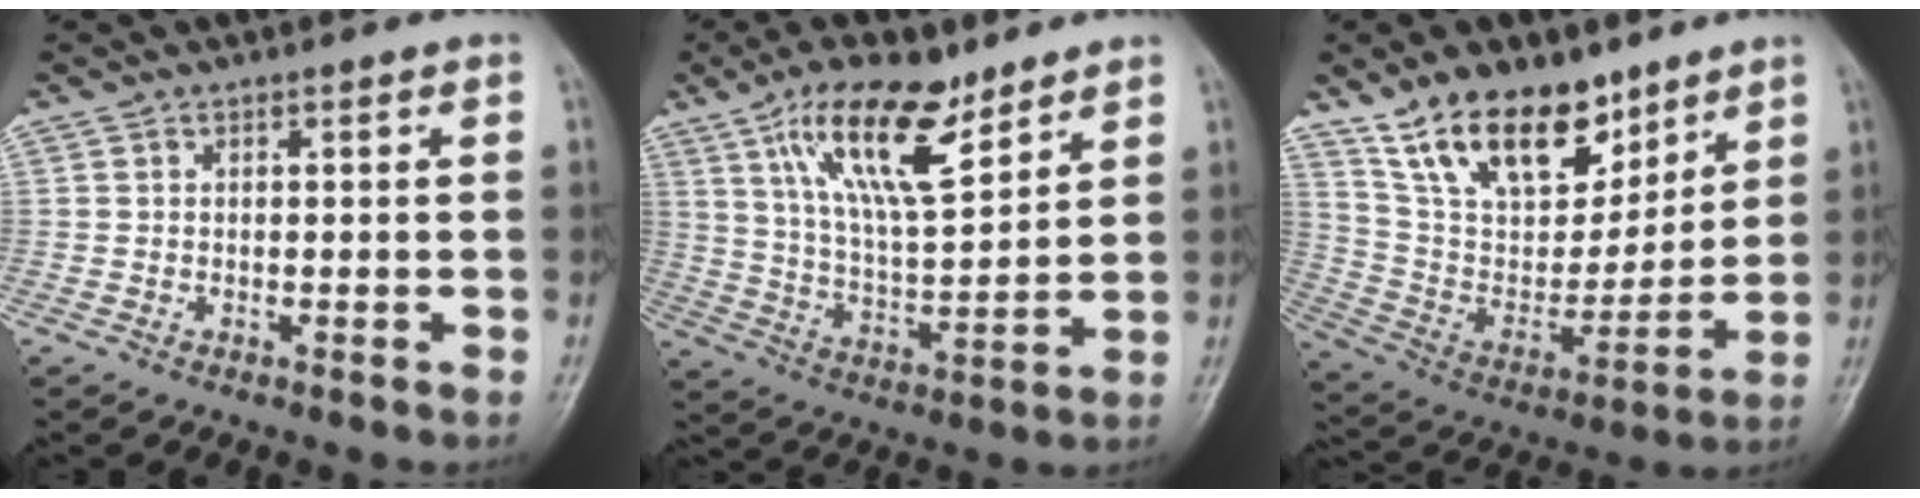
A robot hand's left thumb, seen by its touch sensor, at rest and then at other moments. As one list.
[{"total": 15.4, "force": [9.3, 5.5, 10.9], "torque": [-0.168, -0.045, 0.172]}, {"total": 19.4, "force": [12.8, 10.3, 10.3], "torque": [-0.125, -0.061, 0.238]}]